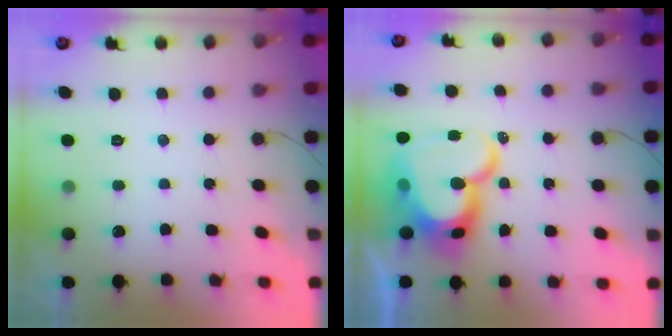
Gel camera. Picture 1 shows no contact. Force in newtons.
{"total": 22.0, "press": 21.9, "slide": 1.9}